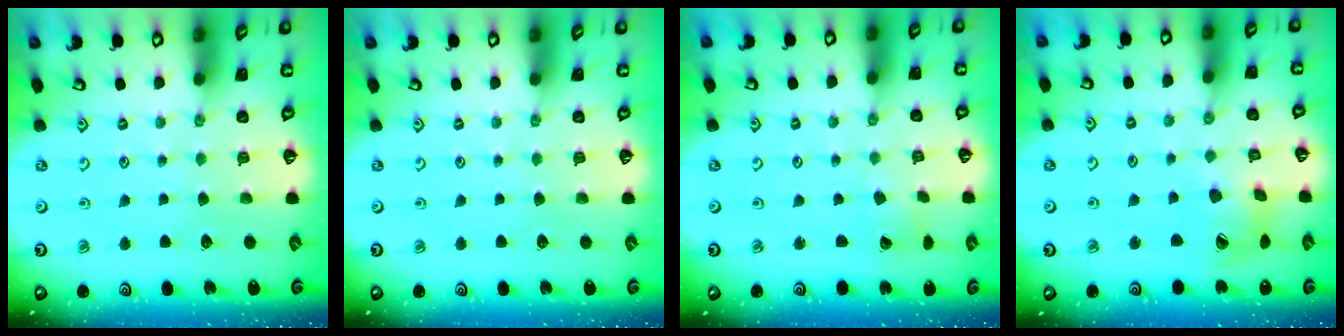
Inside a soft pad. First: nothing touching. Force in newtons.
{"total": 0.0}
{"total": 1.8, "press": 1.7, "slide": 0.1}
{"total": 10.3, "press": 10.3, "slide": 1.4}